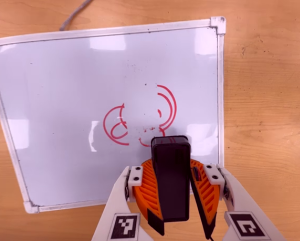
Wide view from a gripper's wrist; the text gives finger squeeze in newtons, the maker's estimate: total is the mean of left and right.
{"total": 12.5, "left": 12.6, "right": 12.4}